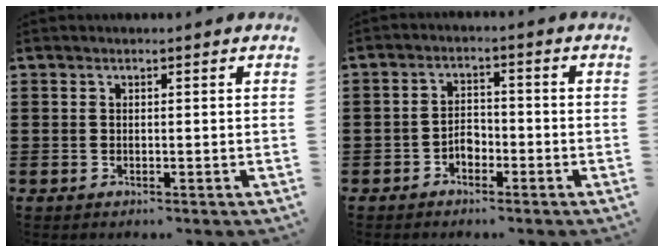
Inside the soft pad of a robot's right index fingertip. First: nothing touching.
{"total": 2.6, "force": [-1.6, 1.6, 1.3], "torque": [-0.028, 0.006, -0.033]}